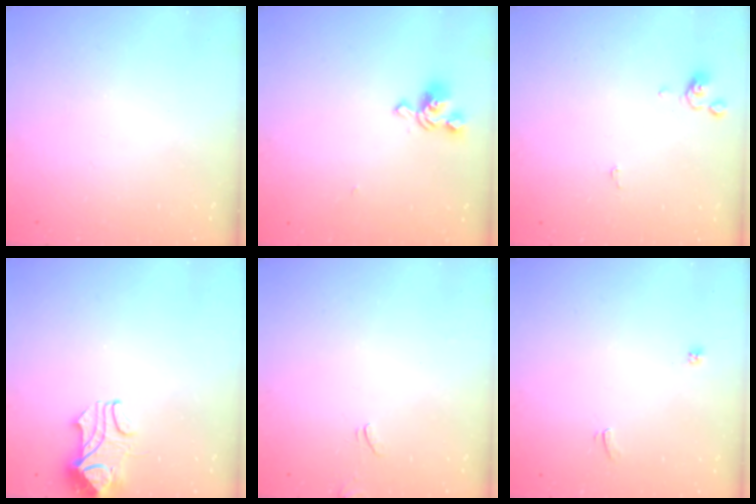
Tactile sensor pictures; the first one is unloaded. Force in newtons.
{"total": 1.2, "press": 0.2, "slide": 1.1}
{"total": 0.0}
{"total": 2.2, "press": 2.0, "slide": 0.9}
{"total": 2.0, "press": 2.0, "slide": 0.4}
{"total": 1.1, "press": 1.0, "slide": 0.4}